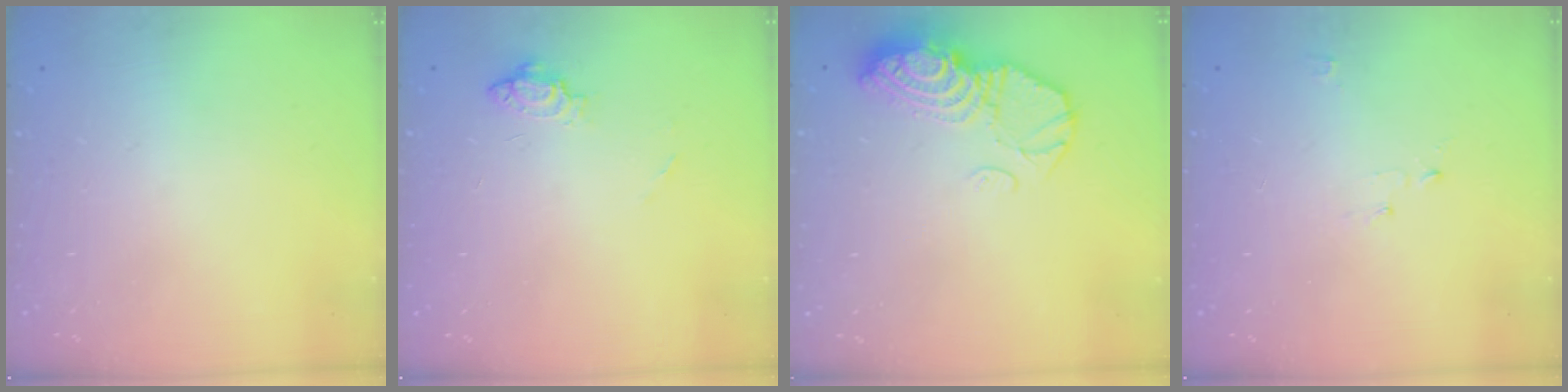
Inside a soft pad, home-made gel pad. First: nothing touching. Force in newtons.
{"total": 6.4, "press": 6.4, "slide": 0.7}
{"total": 11.9, "press": 11.8, "slide": 0.9}
{"total": 2.4, "press": 2.4, "slide": 0.3}